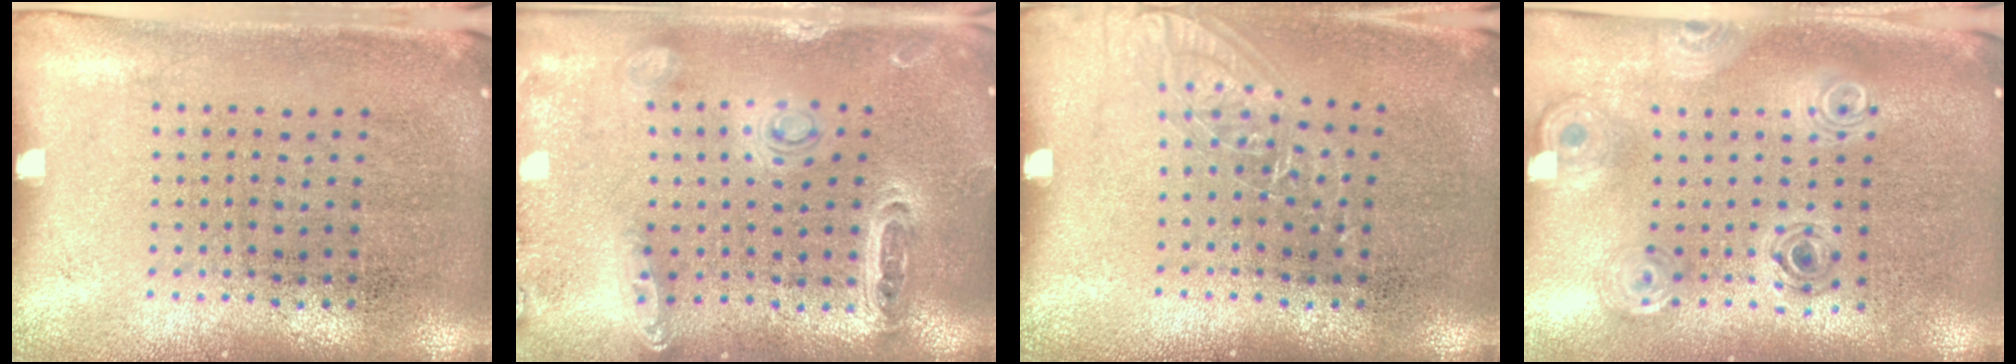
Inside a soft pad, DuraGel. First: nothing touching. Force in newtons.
{"total": 1.4, "press": 1.4, "slide": 0.4}
{"total": 1.1, "press": 1.1, "slide": 0.2}
{"total": 1.0, "press": 1.0, "slide": 0.2}